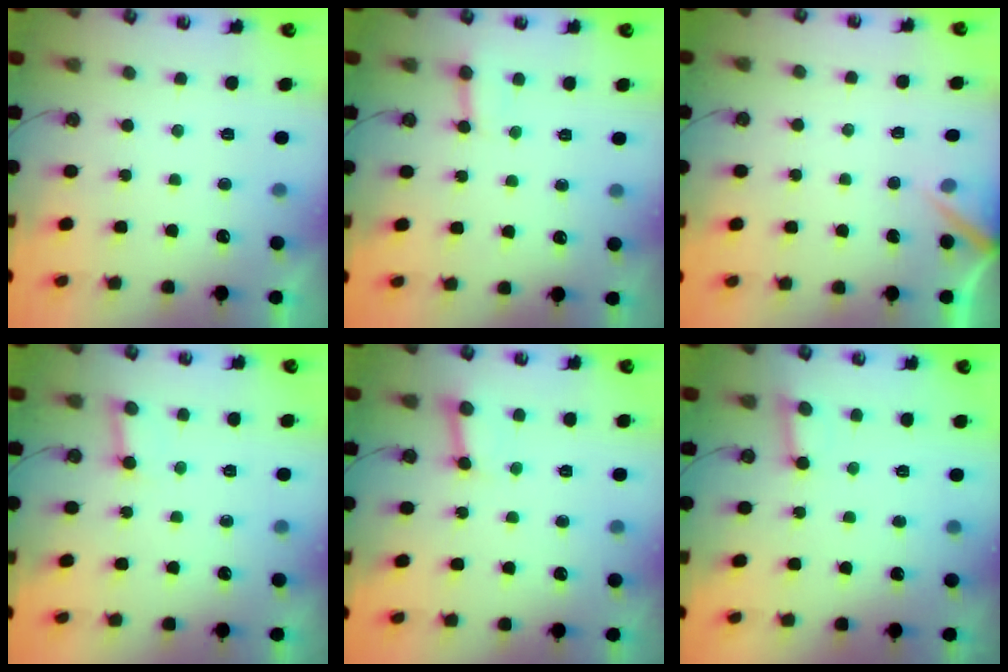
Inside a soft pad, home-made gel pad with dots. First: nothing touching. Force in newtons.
{"total": 2.5, "press": 2.5, "slide": 0.2}
{"total": 5.1, "press": 5.1, "slide": 0.3}
{"total": 3.7, "press": 3.7, "slide": 0.2}
{"total": 4.8, "press": 4.7, "slide": 0.8}
{"total": 2.6, "press": 2.5, "slide": 0.7}